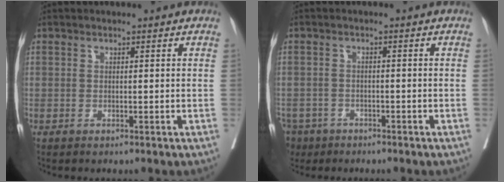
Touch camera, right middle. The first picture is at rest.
{"total": 6.1, "force": [-4.6, 4.0, 1.0], "torque": [-0.028, -0.003, -0.079]}